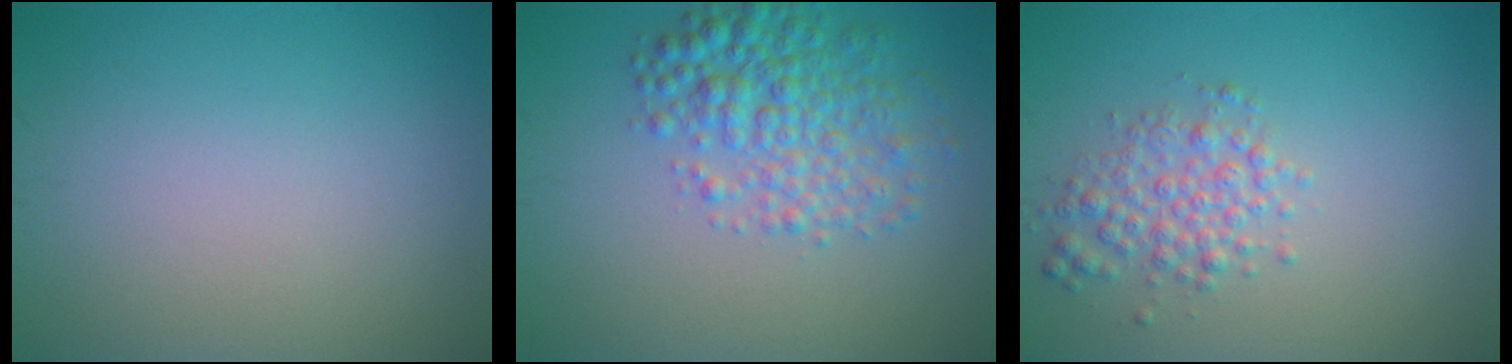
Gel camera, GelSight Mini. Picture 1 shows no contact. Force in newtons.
{"total": 4.8, "press": 4.8, "slide": 0.1}
{"total": 2.8, "press": 2.8, "slide": 0.1}